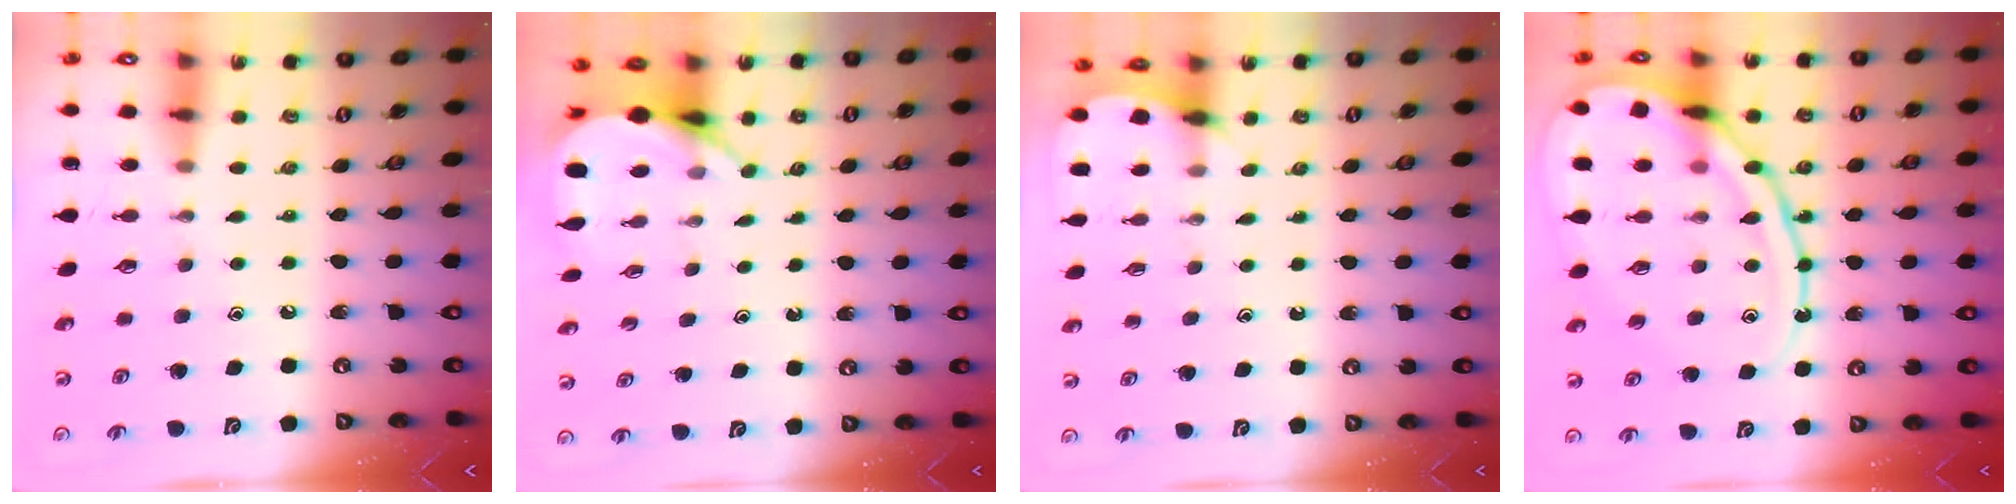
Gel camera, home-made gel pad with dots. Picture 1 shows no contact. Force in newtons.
{"total": 4.7, "press": 4.7, "slide": 0.4}
{"total": 4.4, "press": 4.4, "slide": 0.3}
{"total": 16.6, "press": 16.6, "slide": 1.2}